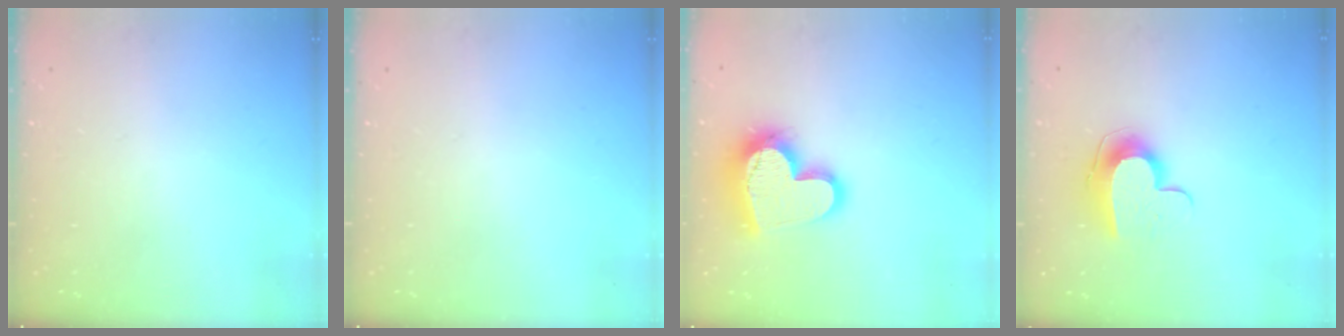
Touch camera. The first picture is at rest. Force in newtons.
{"total": 0.0}
{"total": 17.9, "press": 17.8, "slide": 1.7}
{"total": 9.8, "press": 9.8, "slide": 0.1}